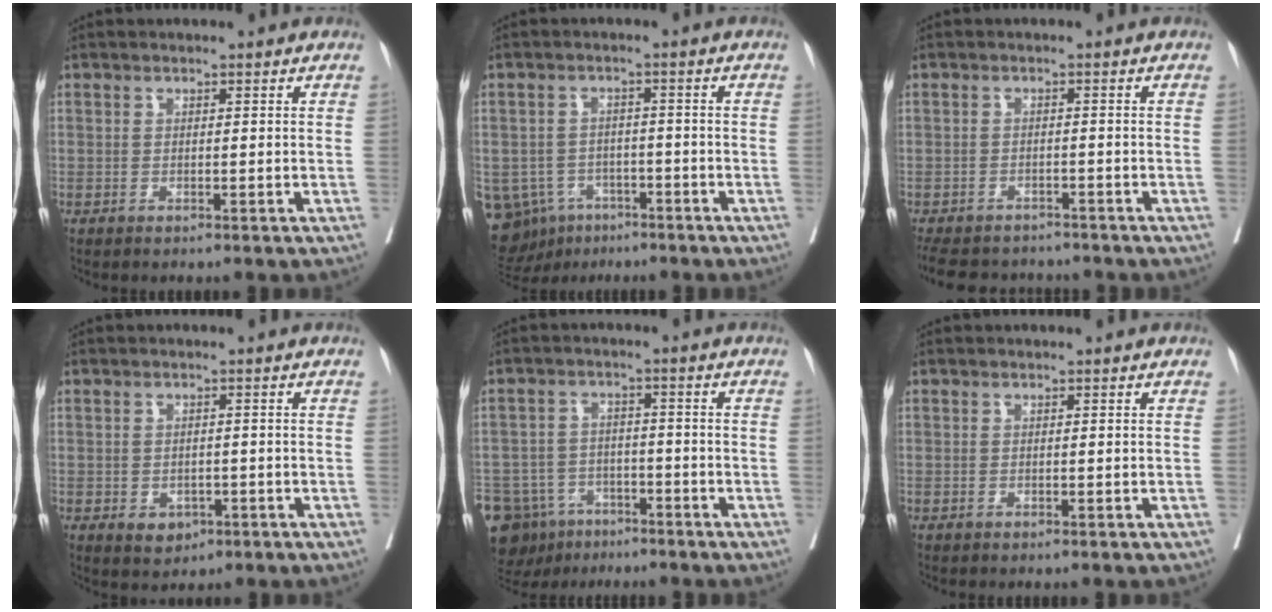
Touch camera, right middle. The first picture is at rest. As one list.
[{"total": 13.0, "force": [-7.2, 10.0, 4.2], "torque": [-0.120, 0.008, -0.094]}, {"total": 11.7, "force": [-10.3, 4.2, 3.7], "torque": [-0.095, -0.006, -0.137]}, {"total": 3.4, "force": [-1.5, 2.5, 1.6], "torque": [-0.018, 0.001, -0.012]}, {"total": 14.4, "force": [-9.5, 9.5, 5.1], "torque": [-0.134, -0.001, -0.141]}, {"total": 0.0}]